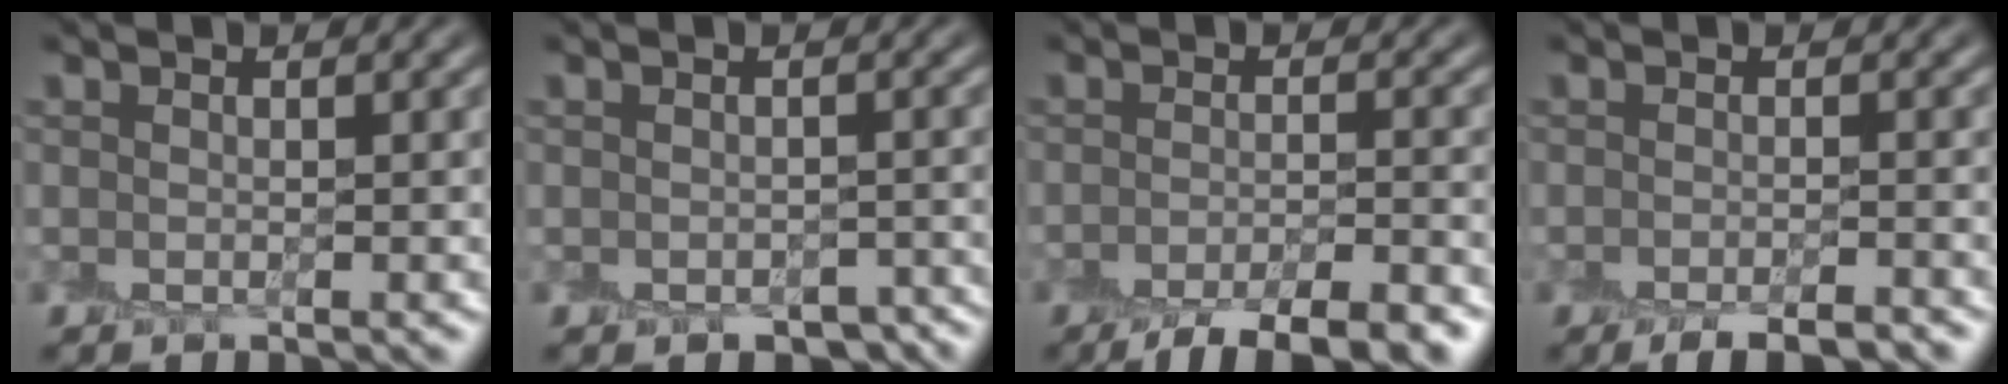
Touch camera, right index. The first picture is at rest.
{"total": 2.3, "force": [-1.4, 1.3, 1.2], "torque": [-0.018, -0.009, -0.011]}
{"total": 6.5, "force": [-4.5, 1.7, 4.3], "torque": [-0.055, -0.003, -0.074]}
{"total": 3.5, "force": [-2.4, 0.8, 2.4], "torque": [-0.028, -0.001, -0.041]}